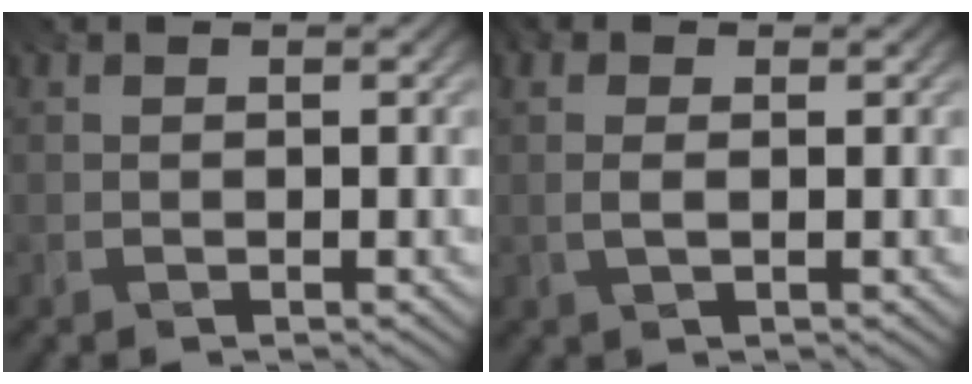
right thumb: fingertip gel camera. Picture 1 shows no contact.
{"total": 2.3, "force": [0.2, 1.1, 2.0], "torque": [-0.043, 0.004, -0.008]}